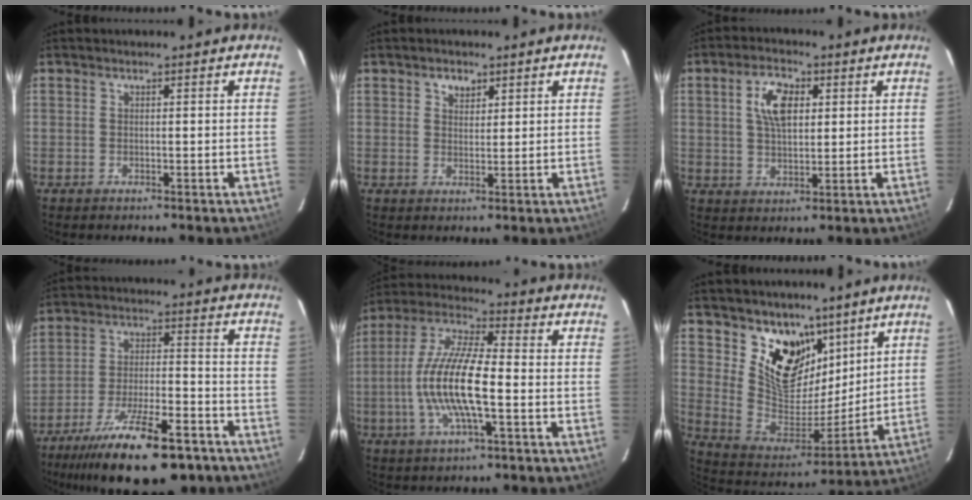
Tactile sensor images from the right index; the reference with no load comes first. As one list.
[{"total": 2.6, "force": [1.5, 1.9, 1.0], "torque": [-0.011, 0.006, 0.026]}, {"total": 7.2, "force": [2.1, 3.9, 5.7], "torque": [-0.105, 0.014, 0.041]}, {"total": 19.9, "force": [-14.3, 5.7, 12.6], "torque": [-0.229, -0.029, -0.216]}, {"total": 14.1, "force": [-2.9, 3.4, 13.4], "torque": [-0.272, -0.001, -0.060]}, {"total": 15.9, "force": [10.2, 10.1, 6.9], "torque": [-0.141, -0.017, 0.197]}]